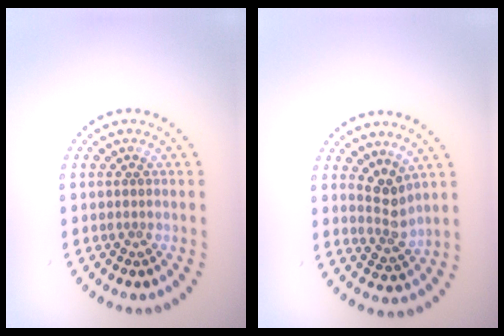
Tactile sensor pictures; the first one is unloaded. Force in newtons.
{"total": 2.5, "press": 2.0, "slide": 1.6}